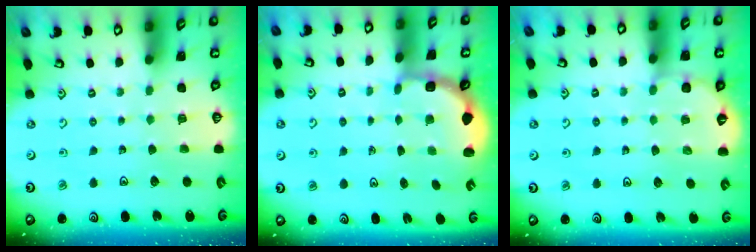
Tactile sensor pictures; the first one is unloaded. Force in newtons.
{"total": 2.9, "press": 2.5, "slide": 1.4}
{"total": 3.9, "press": 3.5, "slide": 1.6}